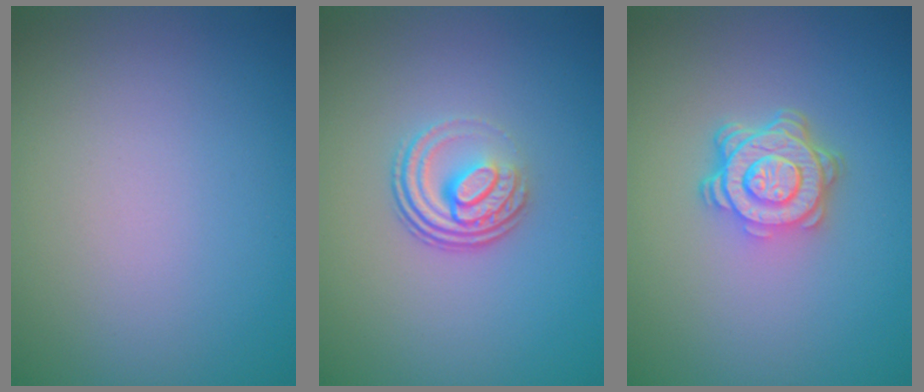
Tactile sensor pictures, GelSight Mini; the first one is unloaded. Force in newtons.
{"total": 3.6, "press": 2.5, "slide": 2.6}
{"total": 4.8, "press": 3.4, "slide": 3.4}